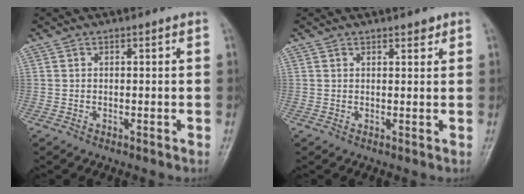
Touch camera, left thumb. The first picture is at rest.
{"total": 1.4, "force": [1.1, 0.7, 0.6], "torque": [0.001, -0.007, 0.013]}